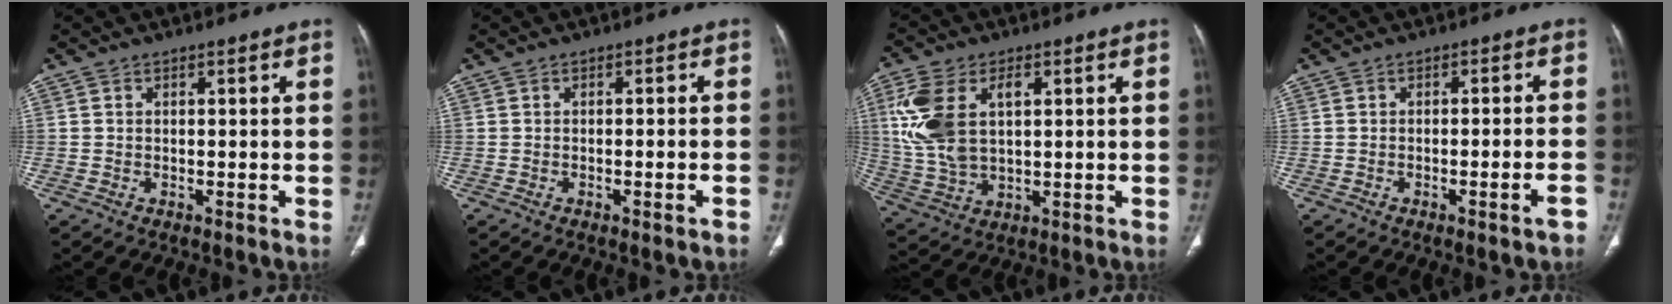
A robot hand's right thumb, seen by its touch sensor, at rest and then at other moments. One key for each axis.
{"total": 2.0, "fx": -0.9, "fy": 0.2, "fz": 1.8, "tx": -0.036, "ty": 0.006, "tz": -0.012}
{"total": 13.6, "fx": 3.4, "fy": 8.0, "fz": 10.5, "tx": -0.226, "ty": 0.002, "tz": 0.072}
{"total": 3.6, "fx": -1.9, "fy": 0.1, "fz": 3.1, "tx": -0.054, "ty": 0.013, "tz": -0.026}